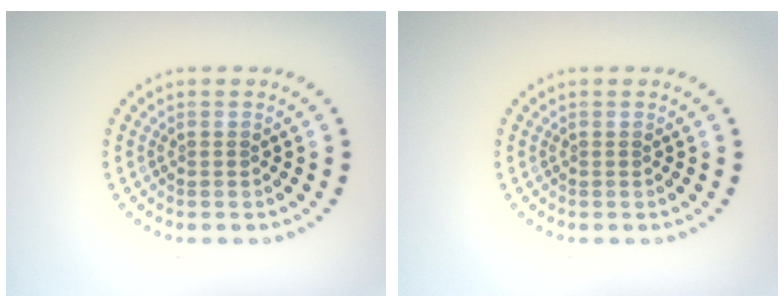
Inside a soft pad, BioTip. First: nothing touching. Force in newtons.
{"total": 0.0}